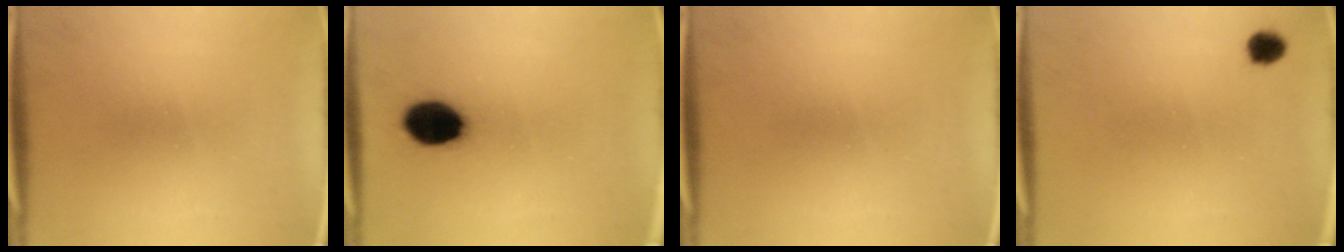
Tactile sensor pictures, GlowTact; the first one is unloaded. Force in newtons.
{"total": 9.8}
{"total": 0.0}
{"total": 2.4}